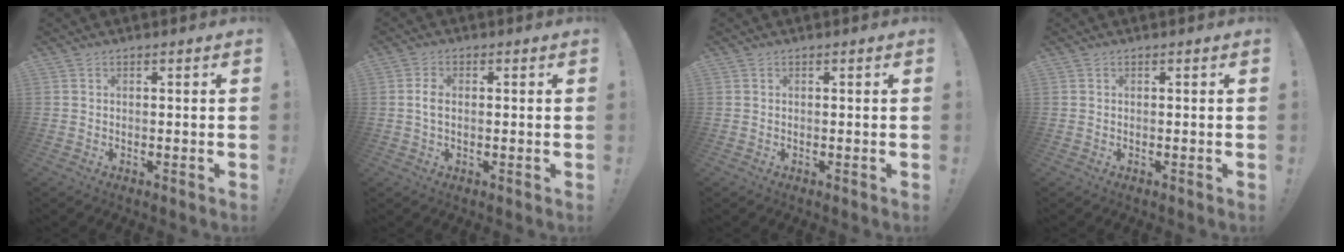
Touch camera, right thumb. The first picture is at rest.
{"total": 3.0, "force": [0.0, 1.7, 2.5], "torque": [-0.050, 0.002, -0.003]}
{"total": 0.0}
{"total": 0.0}